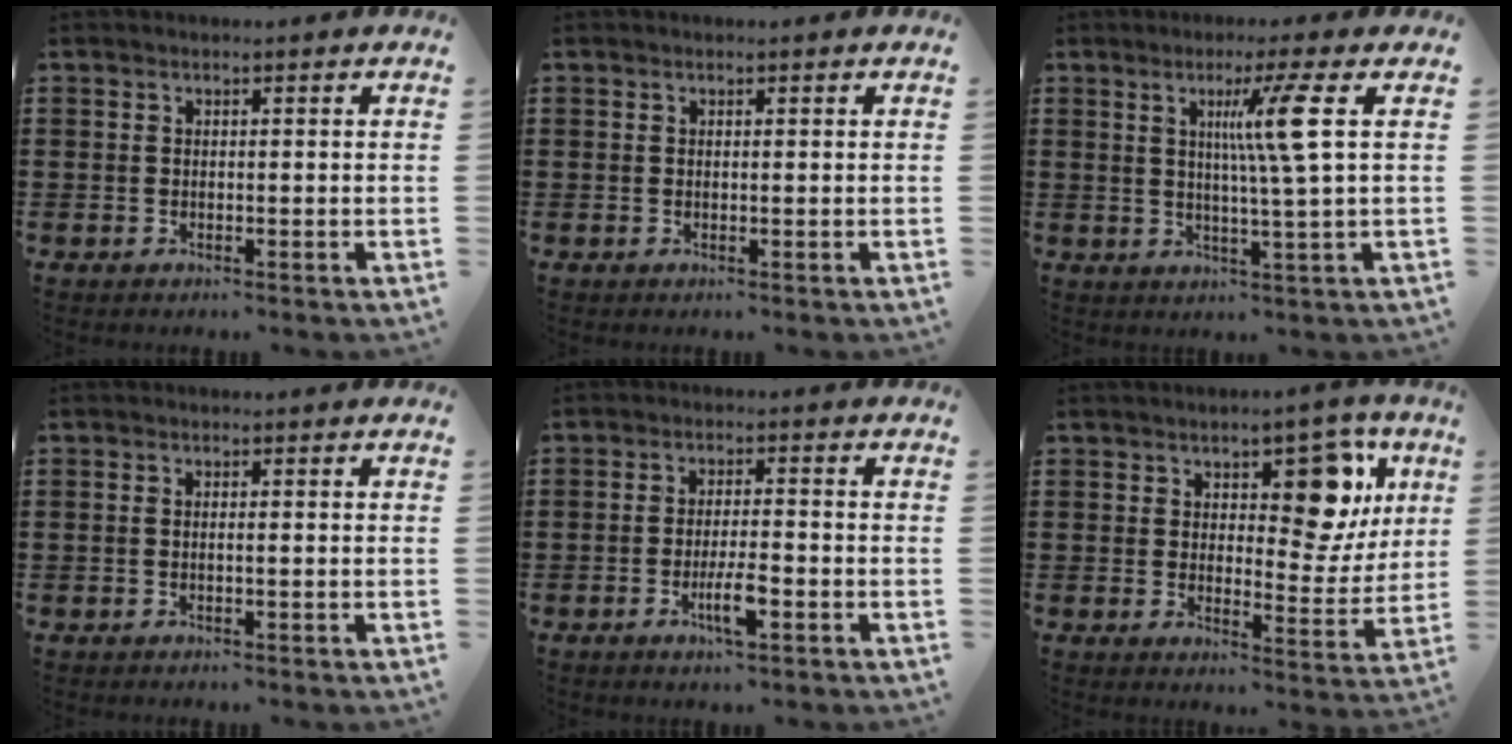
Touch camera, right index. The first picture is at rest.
{"total": 0.0}
{"total": 7.6, "force": [2.2, -1.0, 7.2], "torque": [-0.135, -0.007, 0.024]}
{"total": 0.5, "force": [-0.1, 0.0, 0.5], "torque": [-0.010, -0.005, -0.001]}
{"total": 4.9, "force": [-2.1, 1.0, 4.3], "torque": [-0.082, -0.005, -0.037]}
{"total": 10.4, "force": [5.4, 4.9, 7.3], "torque": [-0.093, -0.022, 0.086]}